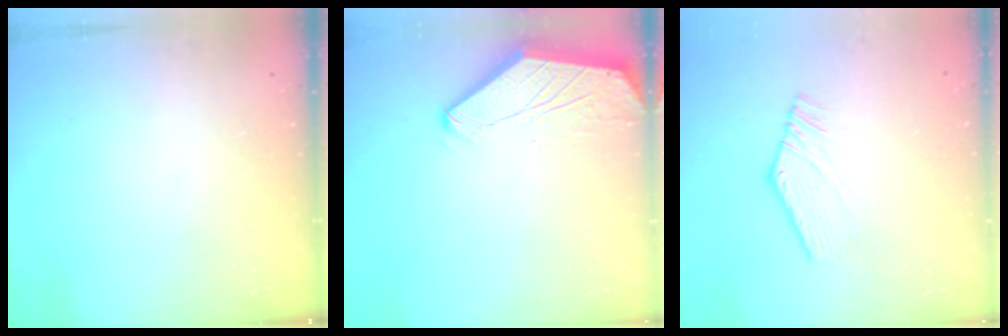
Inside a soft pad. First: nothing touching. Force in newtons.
{"total": 0.0}
{"total": 2.5, "press": 2.5, "slide": 0.1}